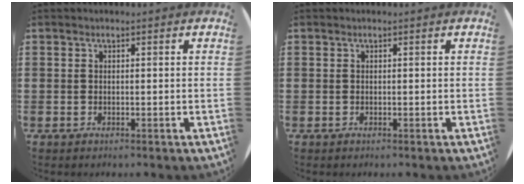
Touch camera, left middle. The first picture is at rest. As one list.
[{"total": 0.0}]